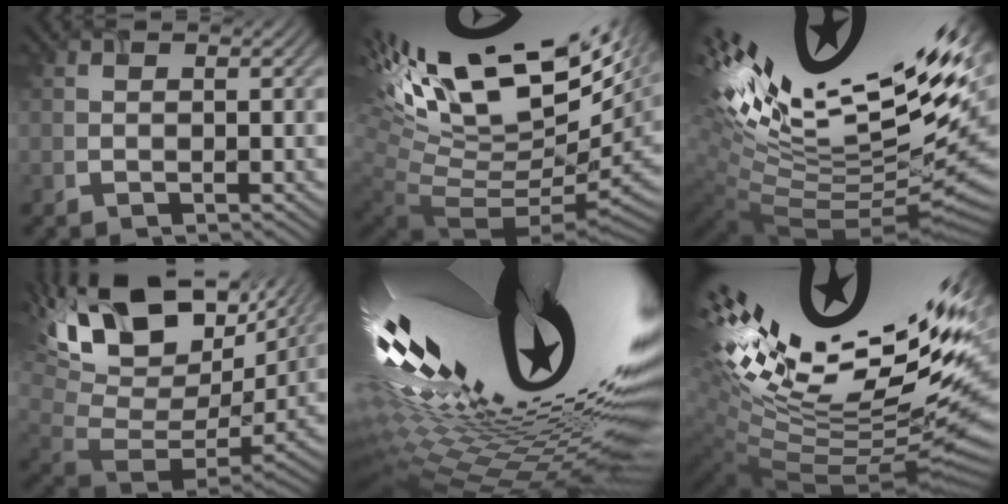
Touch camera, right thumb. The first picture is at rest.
{"total": 17.3, "force": [6.9, 7.1, 14.2], "torque": [-0.219, 0.026, 0.162]}
{"total": 18.7, "force": [6.3, 7.2, 16.1], "torque": [-0.254, 0.011, 0.152]}
{"total": 18.4, "force": [8.1, 10.0, 13.2], "torque": [-0.239, 0.012, 0.157]}
{"total": 22.1, "force": [4.6, 8.5, 19.8], "torque": [-0.317, -0.030, 0.084]}
{"total": 19.8, "force": [6.8, 8.0, 16.9], "torque": [-0.268, 0.018, 0.154]}